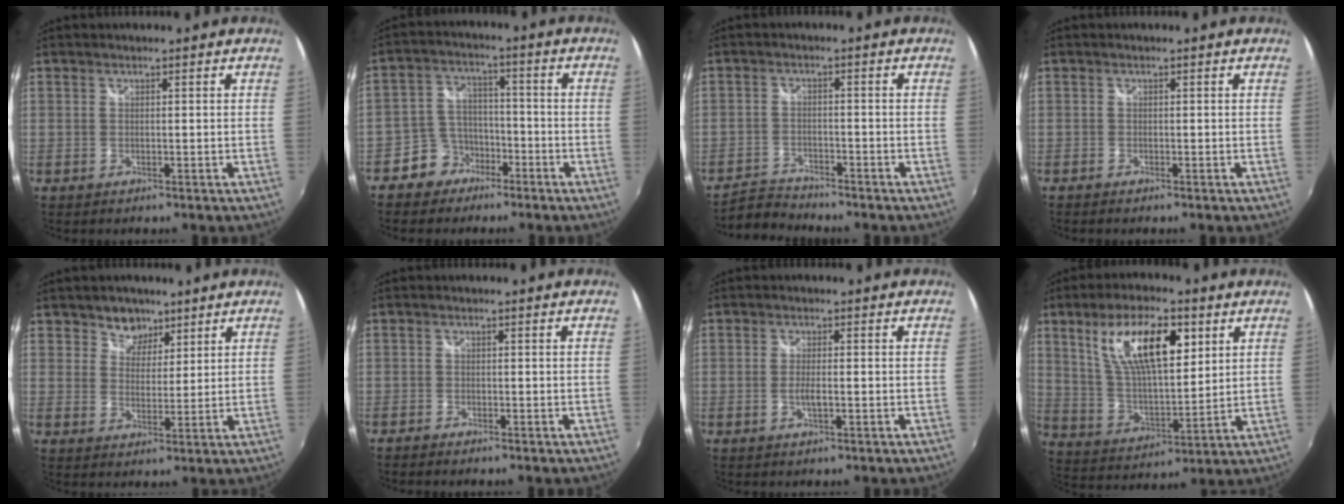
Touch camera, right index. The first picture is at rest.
{"total": 7.1, "force": [-4.7, 5.2, 0.7], "torque": [-0.027, 0.030, -0.080]}
{"total": 5.1, "force": [-5.0, 1.1, 0.2], "torque": [-0.026, 0.005, -0.097]}
{"total": 0.8, "force": [-0.7, 0.3, 0.1], "torque": [-0.007, -0.004, -0.017]}
{"total": 4.9, "force": [3.4, 3.5, 0.8], "torque": [-0.003, 0.002, 0.056]}
{"total": 1.6, "force": [-1.5, 0.4, 0.4], "torque": [-0.015, -0.009, -0.030]}
{"total": 2.6, "force": [-0.7, 0.5, 2.4], "torque": [-0.046, -0.005, -0.011]}
{"total": 15.9, "force": [7.1, 6.1, 12.9], "torque": [-0.233, 0.011, 0.135]}